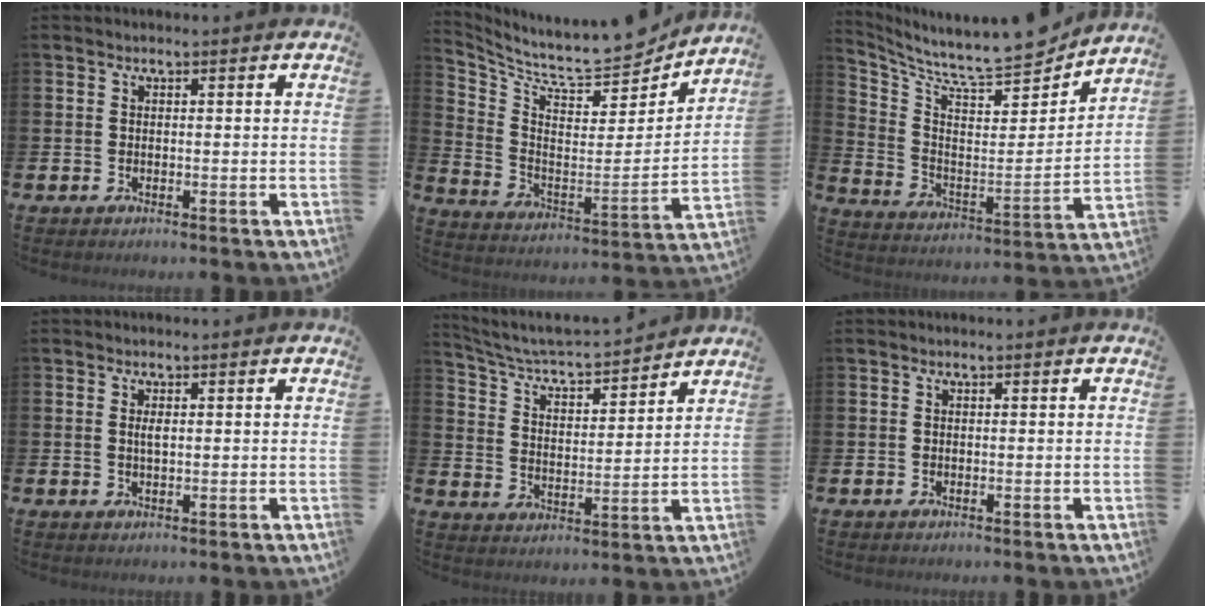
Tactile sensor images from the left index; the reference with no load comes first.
{"total": 9.1, "force": [8.4, 1.7, 3.1], "torque": [-0.091, -0.075, 0.134]}
{"total": 9.4, "force": [8.5, 1.5, 3.7], "torque": [-0.099, -0.080, 0.138]}
{"total": 1.1, "force": [0.4, 0.3, 1.0], "torque": [-0.021, 0.002, 0.006]}
{"total": 5.8, "force": [5.5, 0.9, 1.6], "torque": [-0.065, -0.047, 0.090]}
{"total": 0.0}